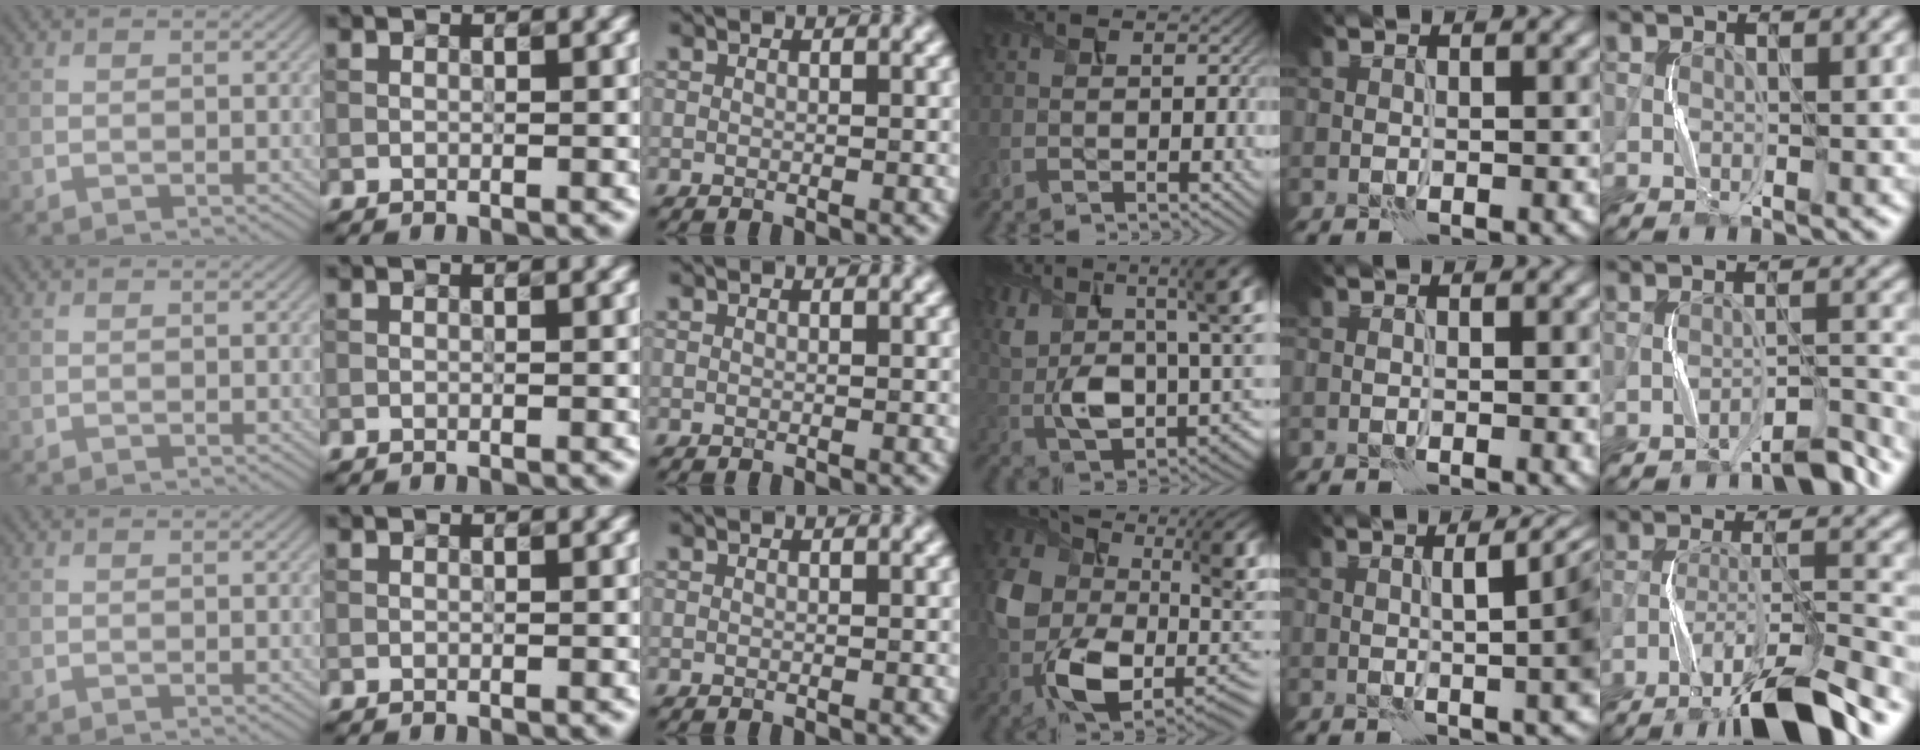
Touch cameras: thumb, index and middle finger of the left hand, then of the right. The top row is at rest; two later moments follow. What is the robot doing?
{"motion": "squeeze", "object": "stress ball aka squeeze ball"}